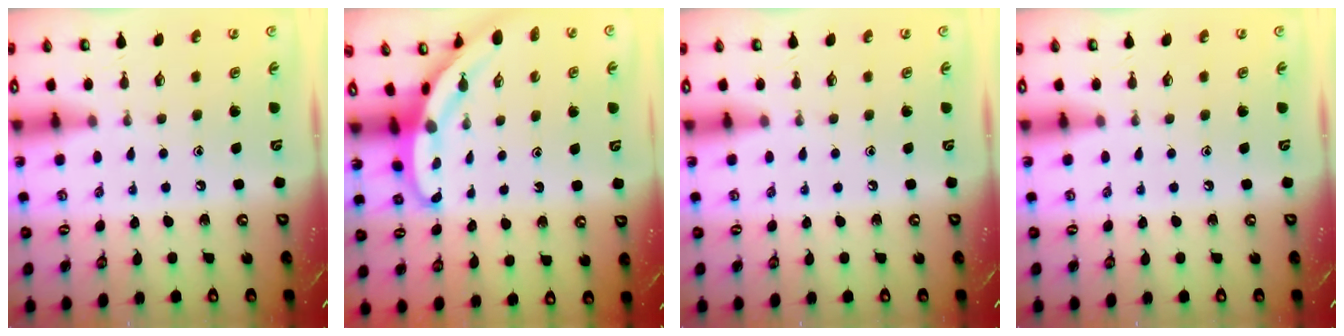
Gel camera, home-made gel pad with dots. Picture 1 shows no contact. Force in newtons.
{"total": 4.0, "press": 4.0, "slide": 0.1}
{"total": 0.0}
{"total": 0.0}